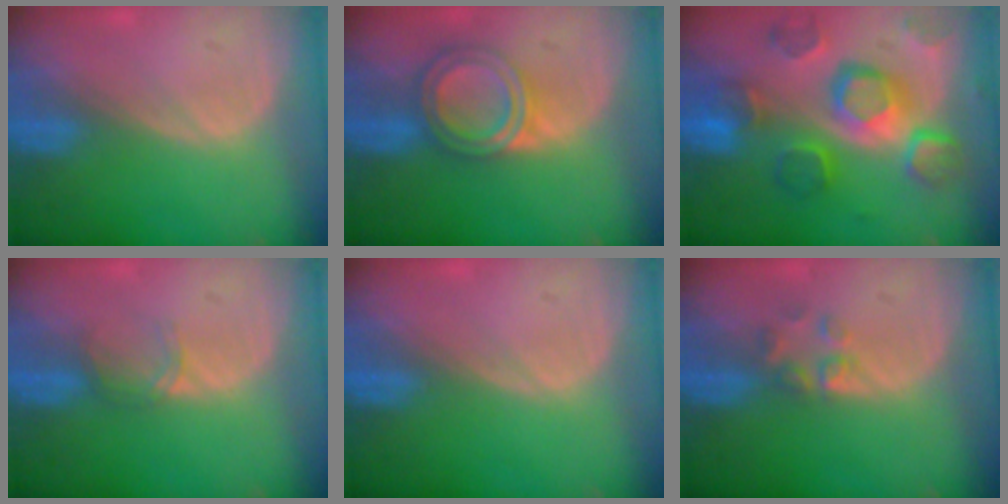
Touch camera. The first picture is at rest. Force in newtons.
{"total": 6.4, "press": 5.8, "slide": 2.8}
{"total": 12.2, "press": 10.6, "slide": 6.0}
{"total": 1.9, "press": 1.9, "slide": 0.3}
{"total": 0.0}
{"total": 2.6, "press": 2.6, "slide": 0.2}